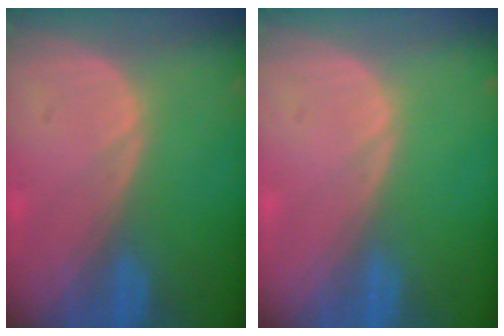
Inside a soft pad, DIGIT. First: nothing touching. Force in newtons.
{"total": 0.0}